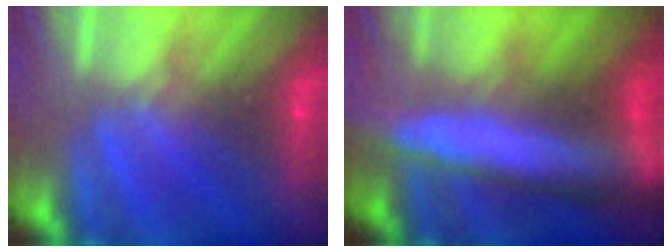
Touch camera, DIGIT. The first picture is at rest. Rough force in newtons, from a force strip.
{"total": 6.6}